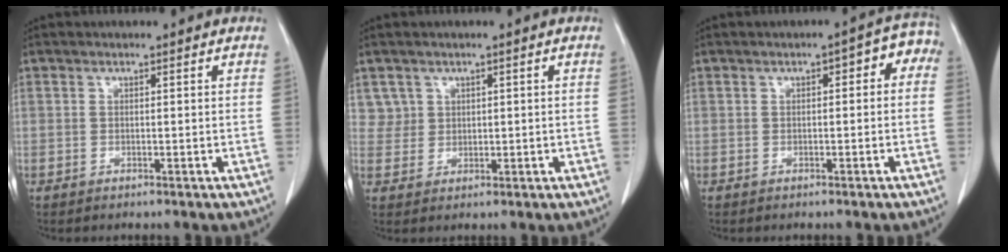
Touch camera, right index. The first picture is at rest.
{"total": 3.0, "force": [1.4, 2.6, -0.2], "torque": [0.017, 0.008, 0.024]}
{"total": 4.6, "force": [0.6, 2.2, 4.0], "torque": [-0.039, 0.031, 0.000]}